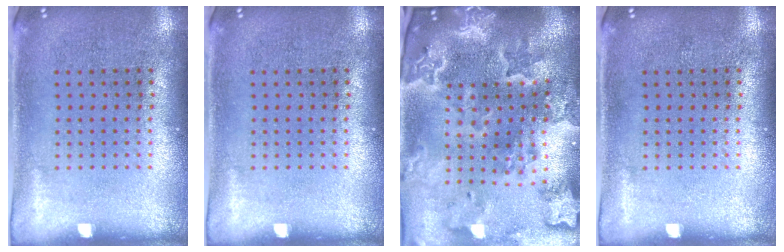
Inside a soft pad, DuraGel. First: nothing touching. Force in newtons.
{"total": 0.0}
{"total": 4.6, "press": 3.7, "slide": 2.7}
{"total": 0.0}